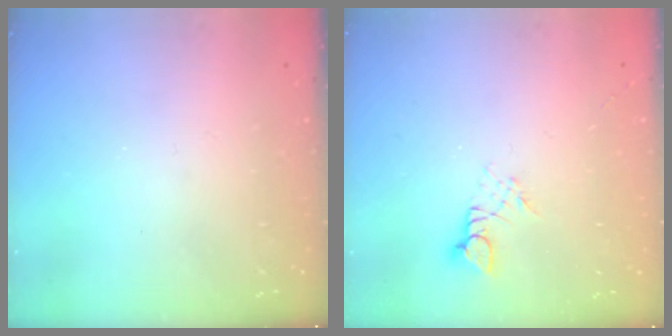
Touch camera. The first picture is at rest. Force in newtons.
{"total": 2.6, "press": 2.6, "slide": 0.3}